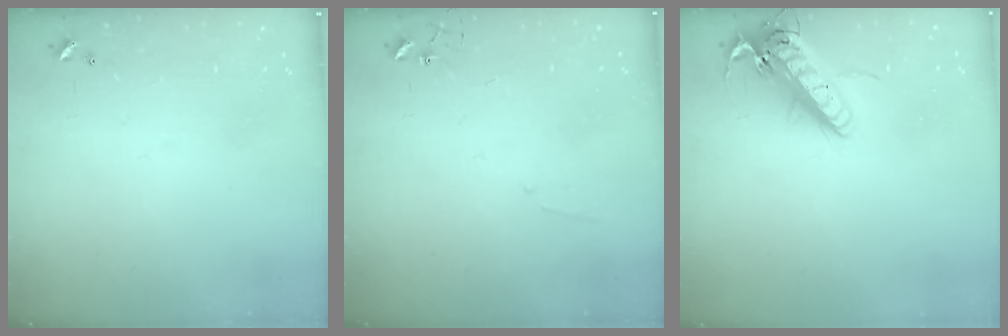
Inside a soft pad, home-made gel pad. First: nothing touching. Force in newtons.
{"total": 5.1, "press": 5.1, "slide": 0.5}
{"total": 17.8, "press": 17.5, "slide": 3.3}